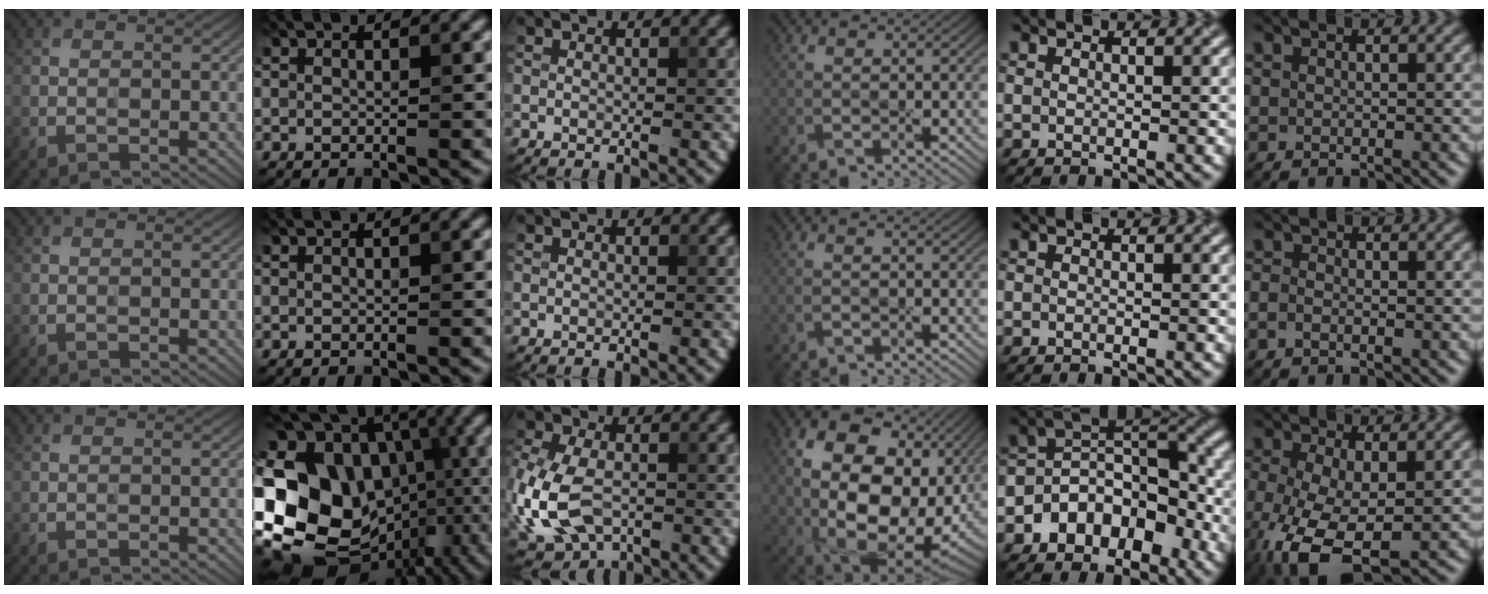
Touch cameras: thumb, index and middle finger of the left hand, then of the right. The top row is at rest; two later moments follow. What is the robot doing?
{"motion": "wipe", "object": "mirror"}